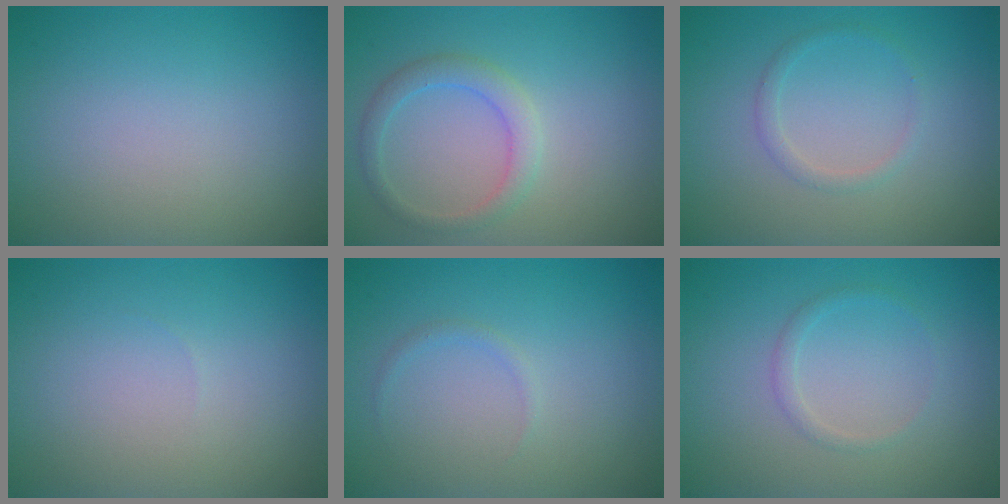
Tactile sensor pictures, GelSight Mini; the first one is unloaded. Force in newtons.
{"total": 2.3, "press": 2.3, "slide": 0.2}
{"total": 1.2, "press": 1.2, "slide": 0.0}
{"total": 0.0}
{"total": 0.6, "press": 0.6, "slide": 0.1}
{"total": 1.0, "press": 1.0, "slide": 0.0}